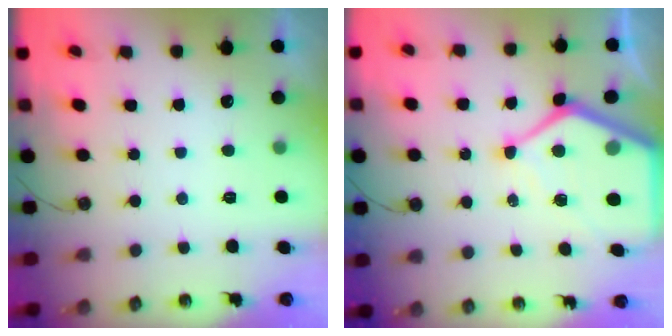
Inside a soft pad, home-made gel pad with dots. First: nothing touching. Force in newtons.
{"total": 15.5, "press": 15.5, "slide": 1.4}